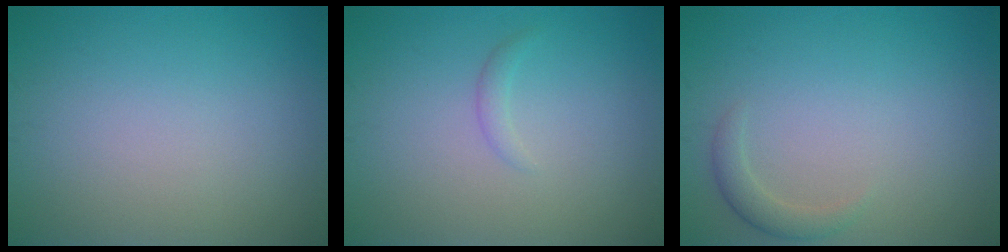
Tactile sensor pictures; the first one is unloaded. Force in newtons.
{"total": 0.8, "press": 0.8, "slide": 0.1}
{"total": 1.6, "press": 1.6, "slide": 0.1}